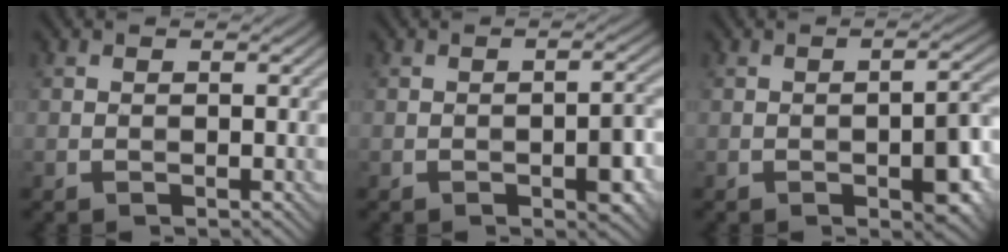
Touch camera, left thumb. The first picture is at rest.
{"total": 3.7, "force": [-1.4, 1.3, 3.1], "torque": [-0.039, 0.005, -0.020]}
{"total": 5.6, "force": [-2.0, 2.1, 4.7], "torque": [-0.062, 0.000, -0.028]}